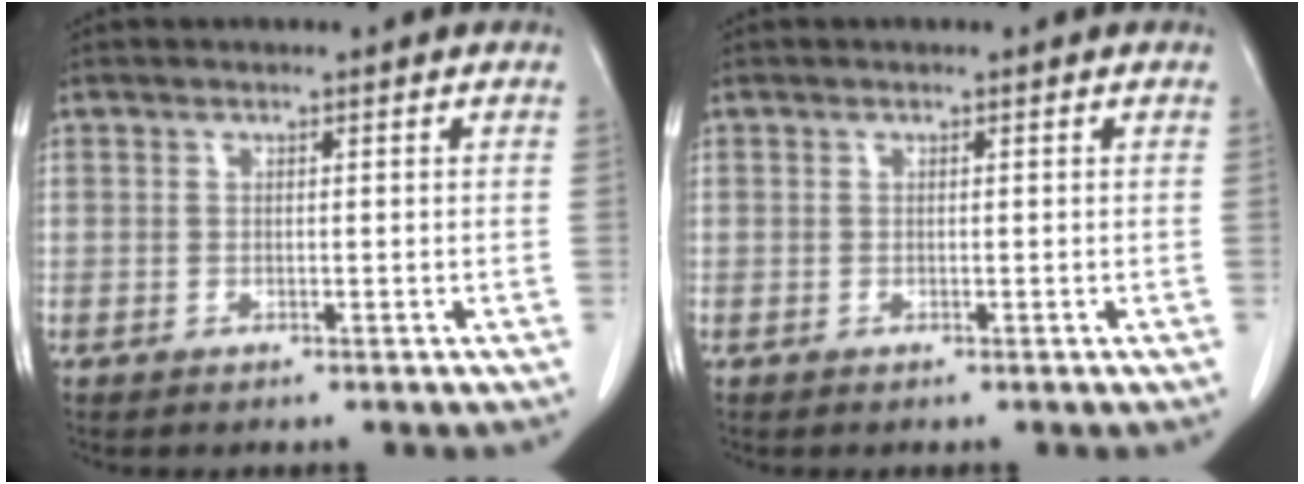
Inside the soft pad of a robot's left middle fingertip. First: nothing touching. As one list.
[{"total": 0.0}]